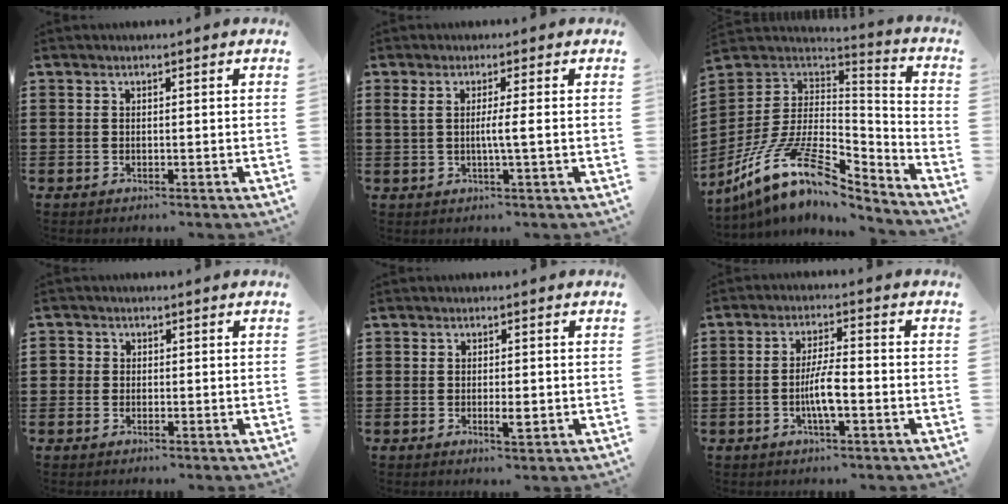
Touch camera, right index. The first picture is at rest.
{"total": 3.2, "force": [0.1, -0.3, 3.2], "torque": [-0.059, -0.007, -0.002]}
{"total": 15.0, "force": [-8.5, 6.1, 10.8], "torque": [-0.231, 0.011, -0.157]}
{"total": 1.1, "force": [-0.1, 1.1, 0.2], "torque": [-0.007, 0.006, -0.004]}
{"total": 2.3, "force": [-0.4, 0.5, 2.2], "torque": [-0.038, -0.003, -0.006]}
{"total": 4.4, "force": [-1.3, 0.8, 4.1], "torque": [-0.086, -0.001, -0.028]}